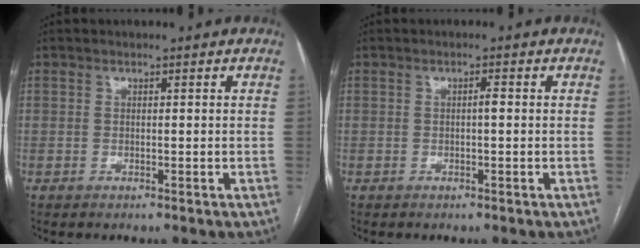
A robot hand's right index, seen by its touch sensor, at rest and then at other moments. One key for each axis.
{"total": 0.9, "fx": -0.1, "fy": 0.1, "fz": 0.9, "tx": -0.014, "ty": 0.002, "tz": -0.001}